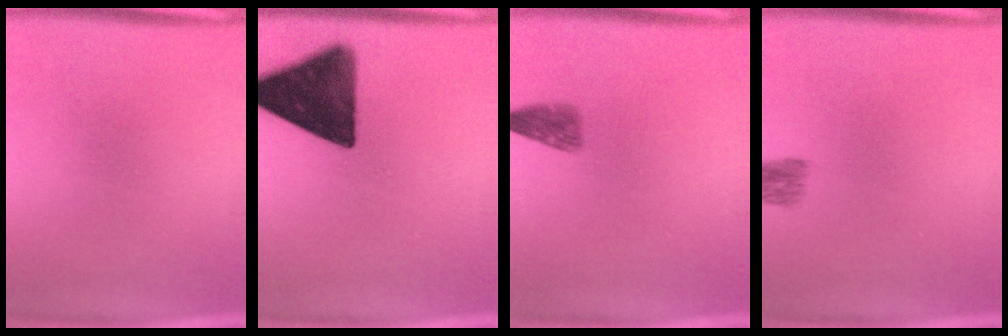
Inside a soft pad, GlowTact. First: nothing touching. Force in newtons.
{"total": 14.6}
{"total": 2.5}
{"total": 2.5}